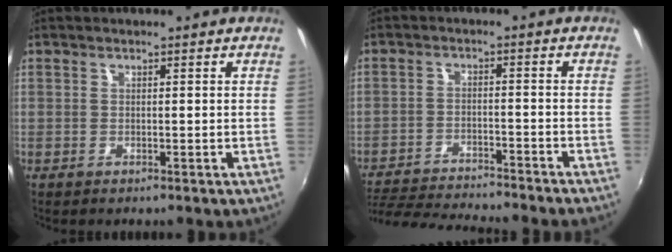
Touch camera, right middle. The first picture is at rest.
{"total": 14.8, "force": [-13.3, 1.0, 6.4], "torque": [-0.139, -0.016, -0.206]}